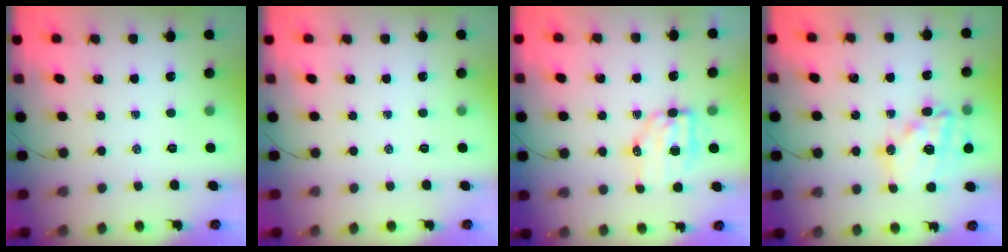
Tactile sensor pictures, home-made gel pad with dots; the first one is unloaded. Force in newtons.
{"total": 0.0}
{"total": 7.5, "press": 7.3, "slide": 1.4}
{"total": 17.6, "press": 17.2, "slide": 3.7}